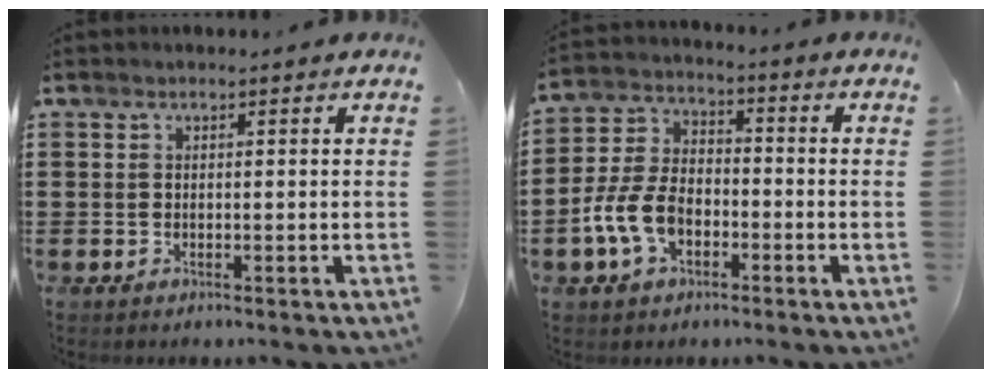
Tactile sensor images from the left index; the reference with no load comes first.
{"total": 8.1, "force": [-3.3, 4.8, 5.7], "torque": [-0.146, 0.002, -0.070]}